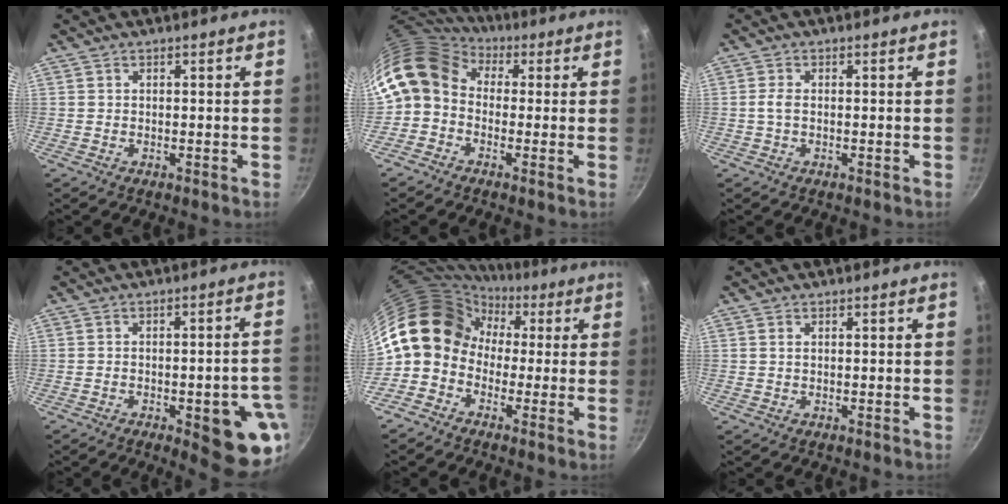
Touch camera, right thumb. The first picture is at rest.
{"total": 10.8, "force": [1.2, 8.7, 6.3], "torque": [-0.110, 0.024, -0.004]}
{"total": 1.8, "force": [-0.2, 0.8, 1.6], "torque": [-0.041, 0.005, -0.007]}
{"total": 14.2, "force": [-5.0, 4.5, 12.5], "torque": [-0.113, 0.020, -0.060]}
{"total": 13.9, "force": [0.0, 11.6, 7.7], "torque": [-0.105, 0.044, -0.026]}
{"total": 0.7, "force": [0.2, 0.4, 0.5], "torque": [-0.009, 0.002, 0.003]}